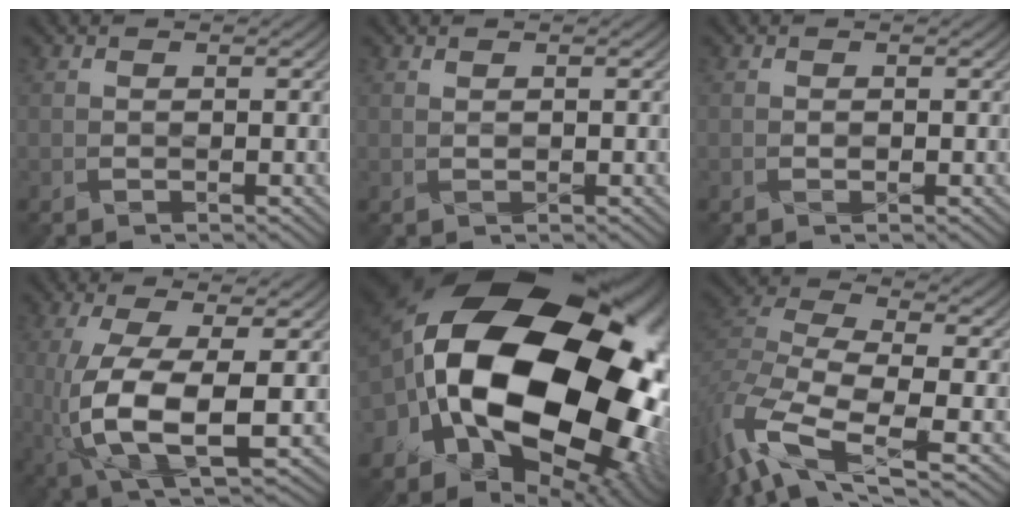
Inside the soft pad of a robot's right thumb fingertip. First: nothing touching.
{"total": 0.5, "force": [0.5, 0.1, 0.1], "torque": [-0.004, 0.000, 0.012]}
{"total": 0.0}
{"total": 11.0, "force": [-1.4, 4.4, 10.0], "torque": [-0.217, -0.014, -0.015]}
{"total": 23.0, "force": [-1.4, 15.3, 17.1], "torque": [-0.368, -0.047, -0.008]}
{"total": 13.5, "force": [-6.3, 6.4, 10.0], "torque": [-0.254, -0.021, -0.120]}